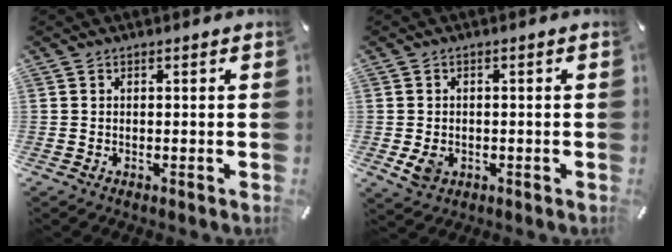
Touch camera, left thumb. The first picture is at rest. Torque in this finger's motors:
{"motor_torque": [-0.21, 0.47, 0.17, 0.17, 0.02]}